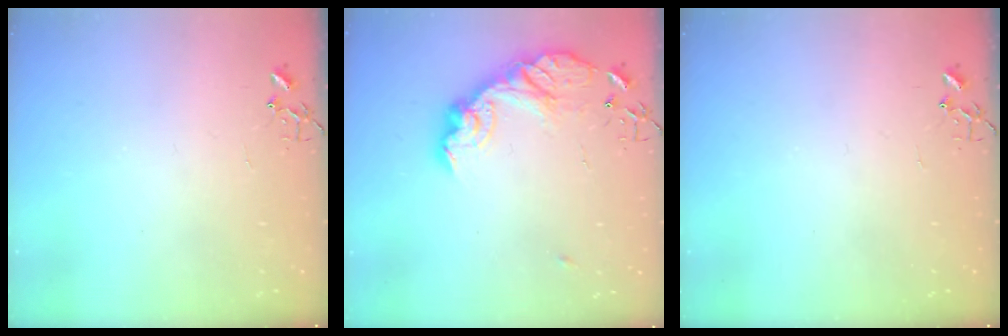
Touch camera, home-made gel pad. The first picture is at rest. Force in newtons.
{"total": 15.7, "press": 15.7, "slide": 1.0}
{"total": 0.0}